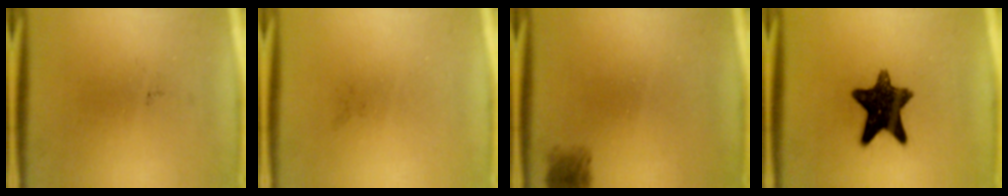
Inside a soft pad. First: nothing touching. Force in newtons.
{"total": 0.0}
{"total": 2.1}
{"total": 11.9}